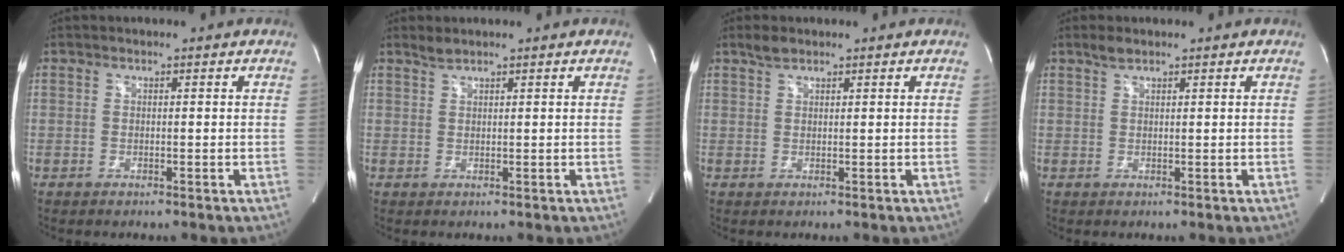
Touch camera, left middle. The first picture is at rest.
{"total": 1.2, "force": [1.1, -0.1, 0.4], "torque": [-0.011, 0.003, 0.028]}
{"total": 1.8, "force": [1.5, 0.6, 0.8], "torque": [-0.022, 0.007, 0.032]}
{"total": 1.4, "force": [1.2, 0.3, 0.7], "torque": [-0.021, 0.004, 0.029]}